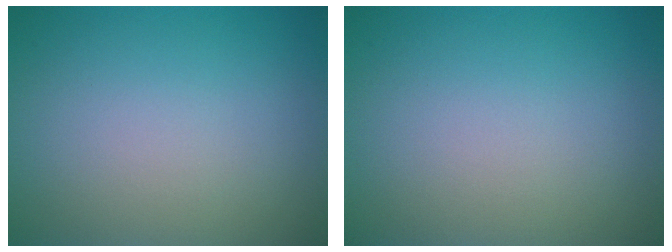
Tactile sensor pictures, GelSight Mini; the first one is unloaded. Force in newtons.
{"total": 0.0}